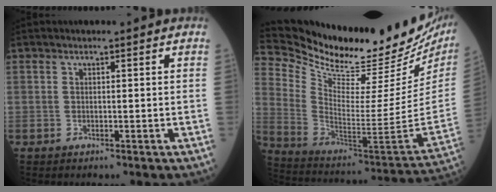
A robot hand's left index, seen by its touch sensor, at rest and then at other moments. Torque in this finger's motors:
{"motor_torque": [0.79, -1.35, -0.05, -0.03]}